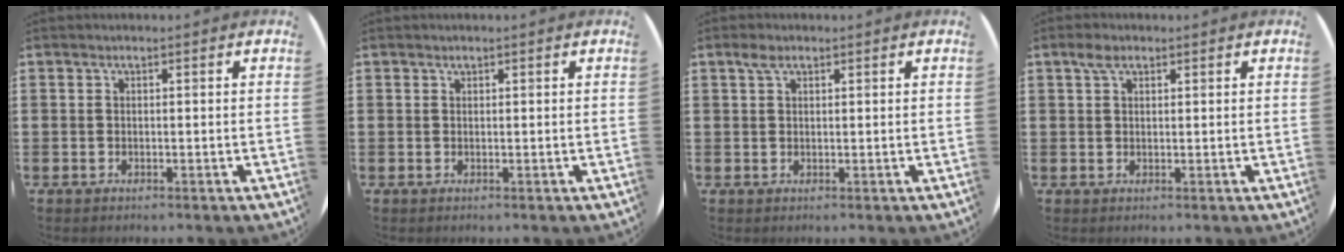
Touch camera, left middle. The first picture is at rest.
{"total": 0.0}
{"total": 1.7, "force": [1.1, 0.8, 1.0], "torque": [-0.014, 0.002, 0.017]}
{"total": 2.1, "force": [1.4, 1.1, 1.2], "torque": [-0.018, 0.004, 0.023]}